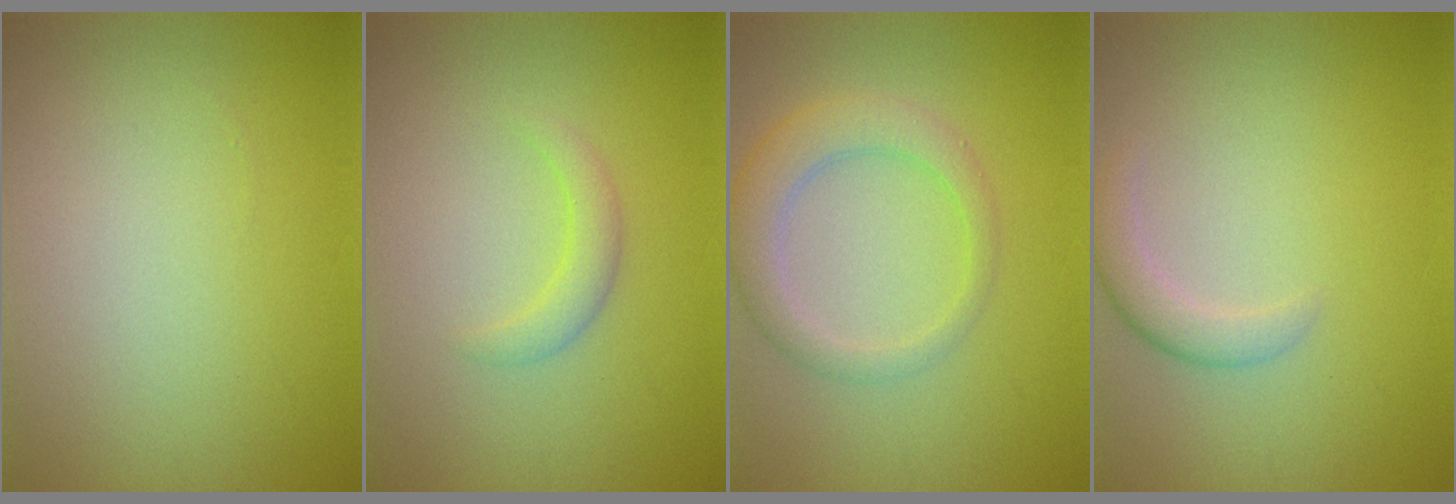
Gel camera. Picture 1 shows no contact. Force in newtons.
{"total": 1.7, "press": 1.7, "slide": 0.3}
{"total": 3.8, "press": 3.8, "slide": 0.1}
{"total": 2.1, "press": 2.1, "slide": 0.1}